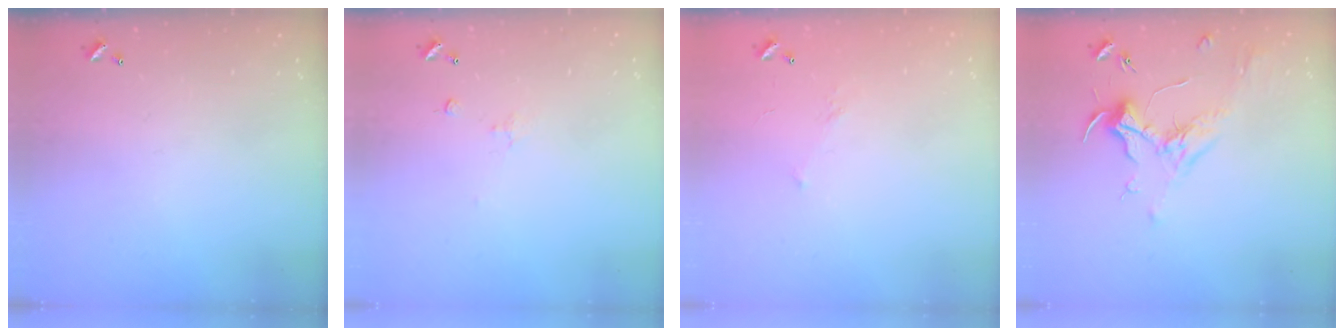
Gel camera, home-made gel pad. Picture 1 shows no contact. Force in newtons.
{"total": 1.1, "press": 0.9, "slide": 0.5}
{"total": 5.5, "press": 5.5, "slide": 0.9}
{"total": 2.0, "press": 1.9, "slide": 0.6}